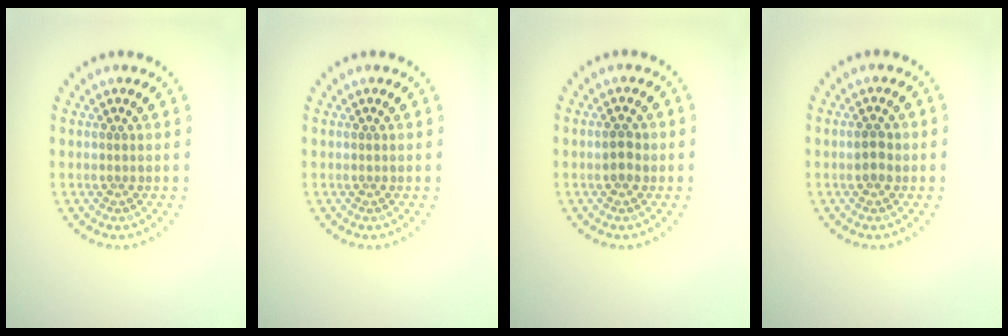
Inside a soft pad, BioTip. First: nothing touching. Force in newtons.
{"total": 0.0}
{"total": 1.6, "press": 1.6, "slide": 0.1}
{"total": 1.6, "press": 1.6, "slide": 0.1}